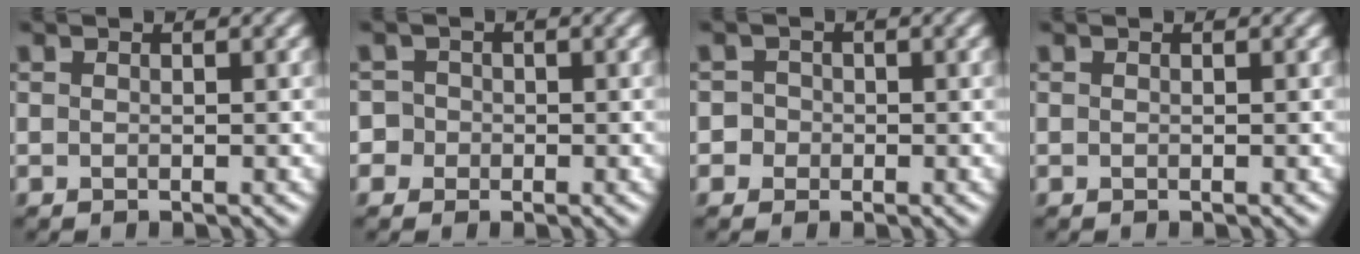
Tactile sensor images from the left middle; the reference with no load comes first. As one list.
[{"total": 2.9, "force": [-0.4, 2.8, 0.6], "torque": [0.013, 0.020, -0.028]}, {"total": 2.0, "force": [-0.2, 2.0, 0.4], "torque": [0.016, 0.013, -0.015]}, {"total": 0.0}]